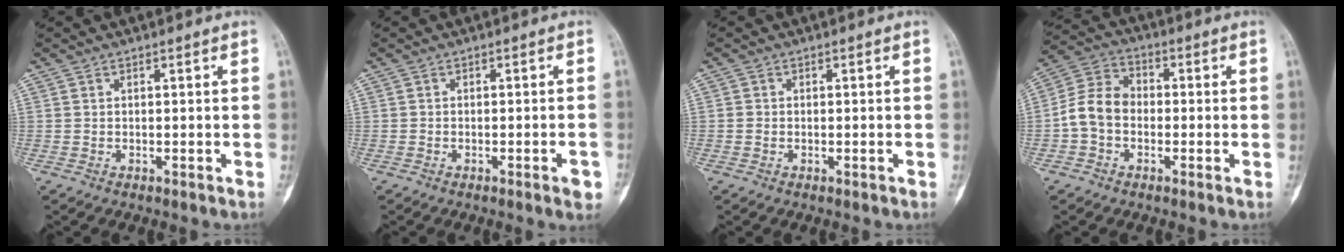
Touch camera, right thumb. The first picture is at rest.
{"total": 2.5, "force": [-1.3, 0.4, 2.1], "torque": [-0.024, 0.004, -0.017]}
{"total": 0.6, "force": [-0.2, 0.6, 0.1], "torque": [0.003, 0.004, -0.005]}
{"total": 8.4, "force": [-1.5, 6.5, 5.1], "torque": [-0.090, 0.033, -0.043]}